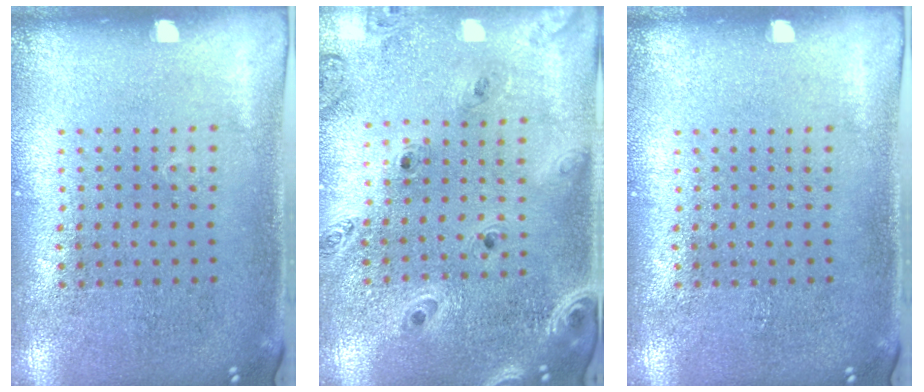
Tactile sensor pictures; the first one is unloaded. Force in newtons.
{"total": 1.2, "press": 1.2, "slide": 0.2}
{"total": 0.0}